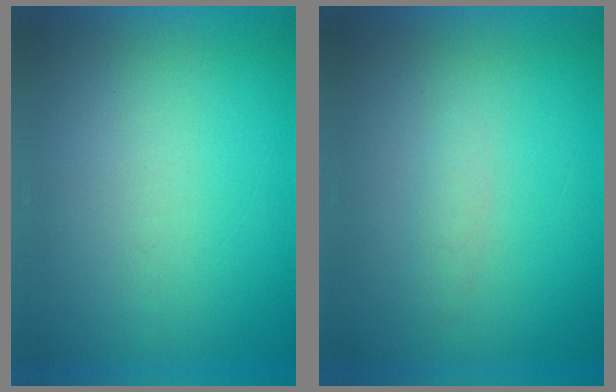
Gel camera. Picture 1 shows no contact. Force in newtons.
{"total": 1.3}